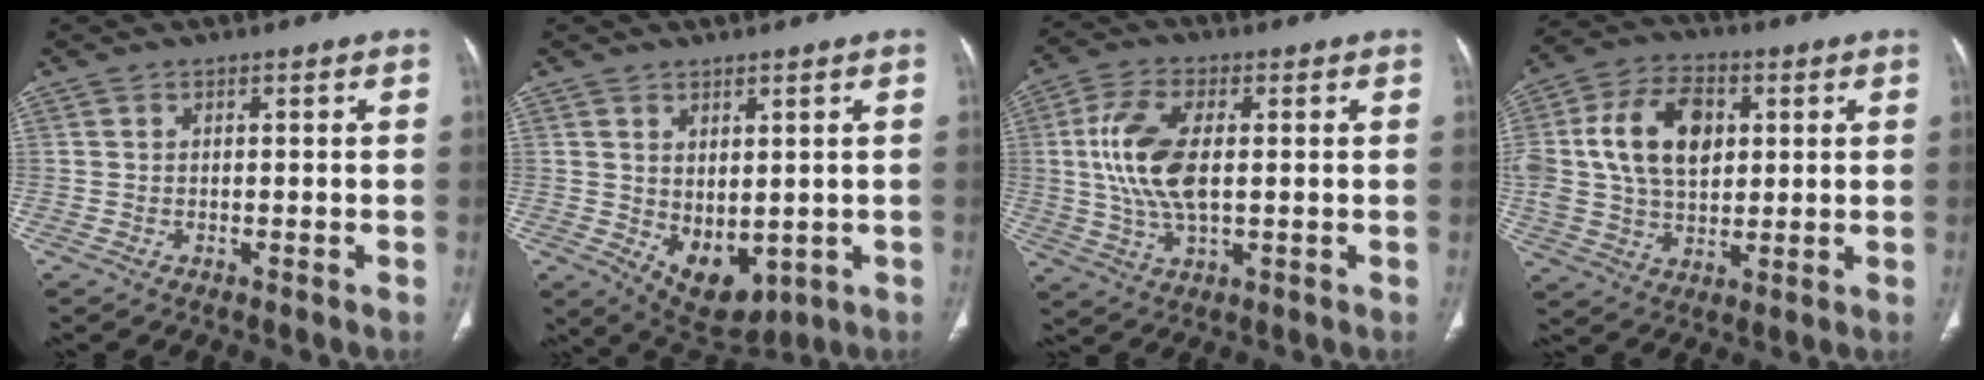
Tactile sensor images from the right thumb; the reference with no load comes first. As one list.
[{"total": 8.3, "force": [-0.6, 5.1, 6.5], "torque": [-0.077, -0.011, 0.020]}, {"total": 11.9, "force": [1.1, 5.8, 10.3], "torque": [-0.220, 0.002, 0.024]}, {"total": 15.3, "force": [3.3, 10.2, 10.9], "torque": [-0.178, 0.006, 0.061]}]